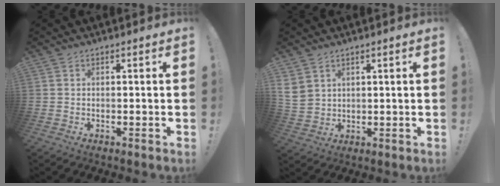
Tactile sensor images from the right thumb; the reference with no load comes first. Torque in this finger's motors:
{"motor_torque": [0.07, 0.77, 0.53, 0.01, 0.14]}